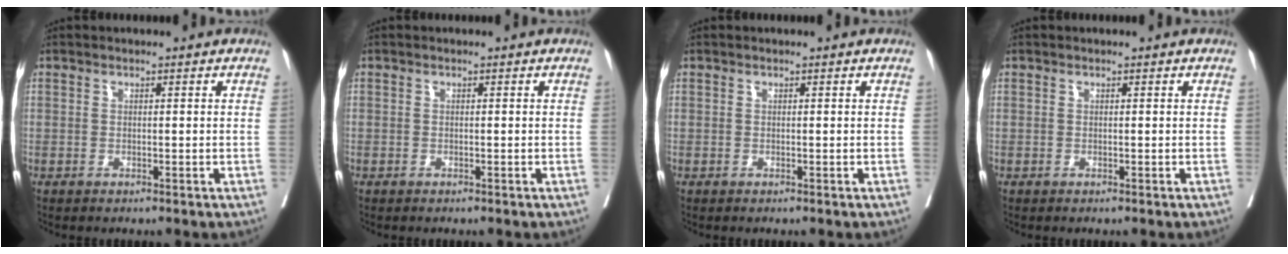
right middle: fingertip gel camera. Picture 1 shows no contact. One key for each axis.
{"total": 0.0}
{"total": 0.0}
{"total": 0.0}